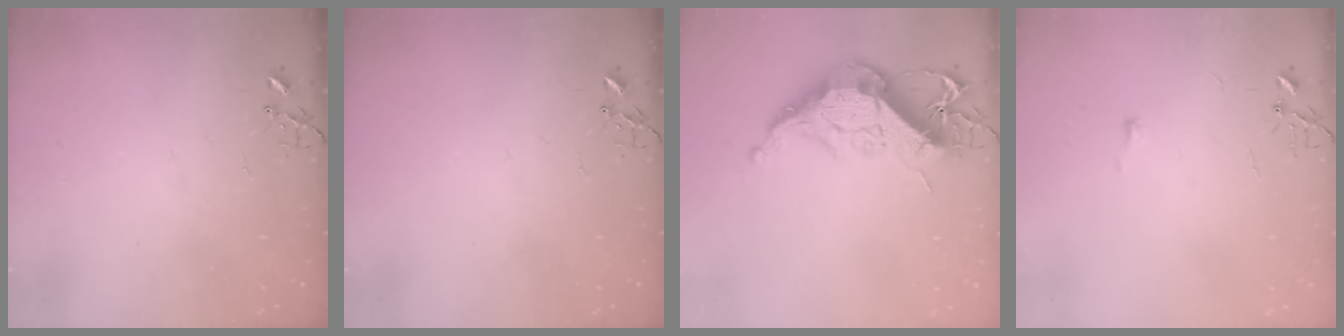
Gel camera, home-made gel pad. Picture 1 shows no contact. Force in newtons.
{"total": 0.0}
{"total": 18.5, "press": 18.4, "slide": 1.5}
{"total": 3.4, "press": 3.4, "slide": 0.5}